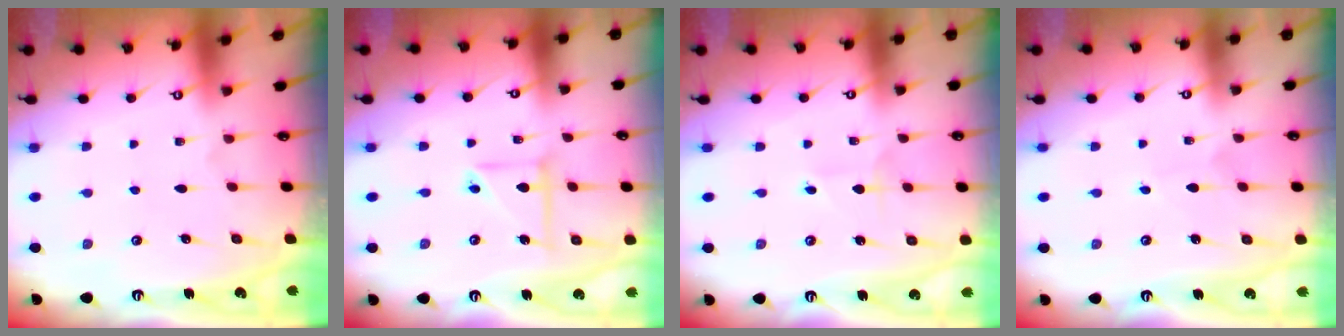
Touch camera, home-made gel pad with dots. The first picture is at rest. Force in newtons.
{"total": 7.4, "press": 7.4, "slide": 0.5}
{"total": 1.4, "press": 1.4, "slide": 0.1}
{"total": 2.6, "press": 2.6, "slide": 0.2}